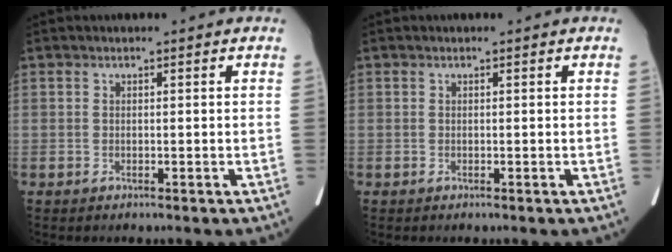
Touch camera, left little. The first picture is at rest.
{"total": 0.0}